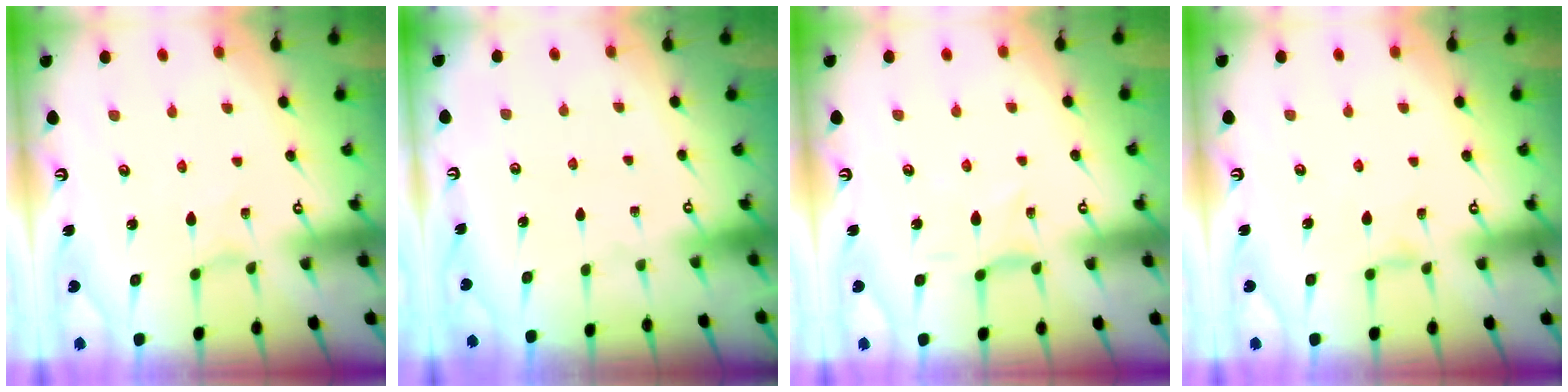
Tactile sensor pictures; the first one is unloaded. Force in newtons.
{"total": 0.0}
{"total": 2.1, "press": 2.1, "slide": 0.5}
{"total": 2.3, "press": 2.2, "slide": 0.4}